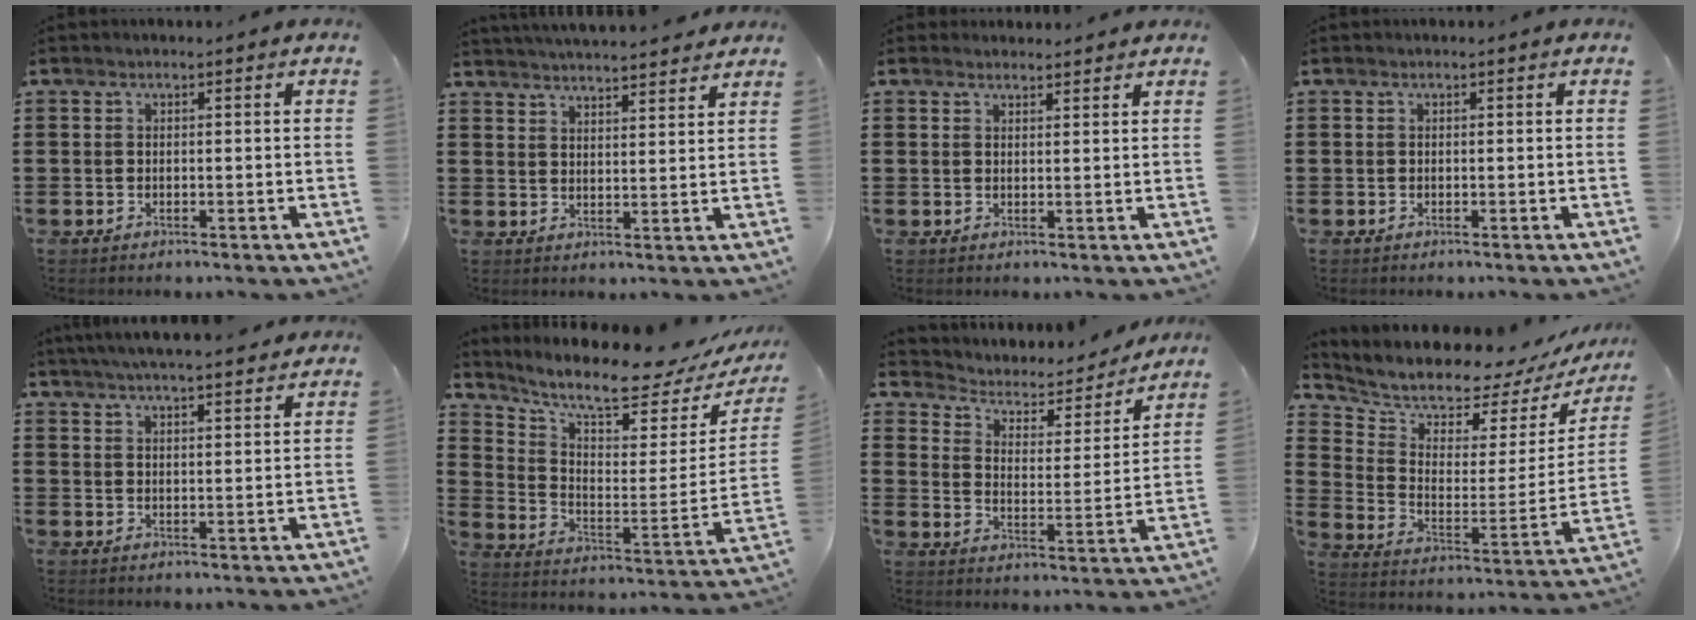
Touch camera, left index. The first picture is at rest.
{"total": 3.9, "force": [3.9, -0.3, 0.2], "torque": [-0.017, -0.018, 0.070]}
{"total": 1.8, "force": [1.8, 0.5, 0.1], "torque": [-0.006, 0.003, 0.035]}
{"total": 0.0}
{"total": 4.7, "force": [4.5, 0.0, 1.4], "torque": [-0.041, -0.013, 0.080]}
{"total": 7.9, "force": [6.8, 0.7, 4.1], "torque": [-0.104, -0.059, 0.111]}
{"total": 3.4, "force": [2.8, 1.7, 0.9], "torque": [-0.038, -0.023, 0.038]}
{"total": 6.7, "force": [6.6, 1.0, 0.3], "torque": [-0.054, -0.063, 0.112]}